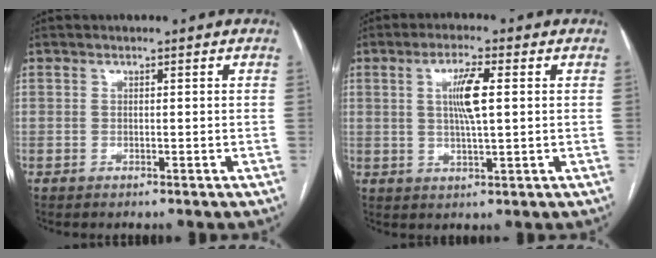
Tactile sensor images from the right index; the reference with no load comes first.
{"total": 5.8, "force": [1.2, 0.6, 5.7], "torque": [-0.108, 0.001, 0.021]}